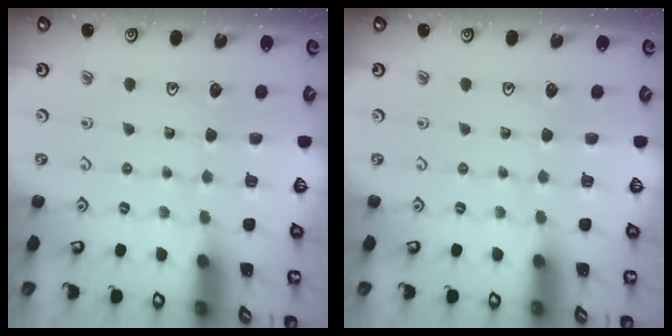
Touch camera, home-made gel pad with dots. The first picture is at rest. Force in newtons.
{"total": 0.0}